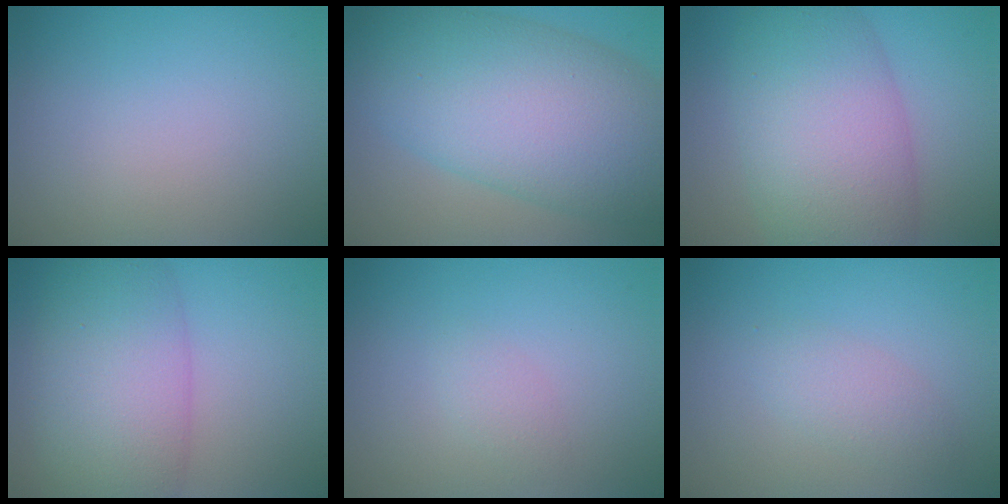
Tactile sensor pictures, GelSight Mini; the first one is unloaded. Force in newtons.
{"total": 12.1, "press": 12.1, "slide": 0.2}
{"total": 10.1, "press": 10.1, "slide": 0.3}
{"total": 8.7, "press": 8.7, "slide": 0.5}
{"total": 1.2, "press": 1.2, "slide": 0.1}
{"total": 2.0, "press": 1.9, "slide": 0.1}